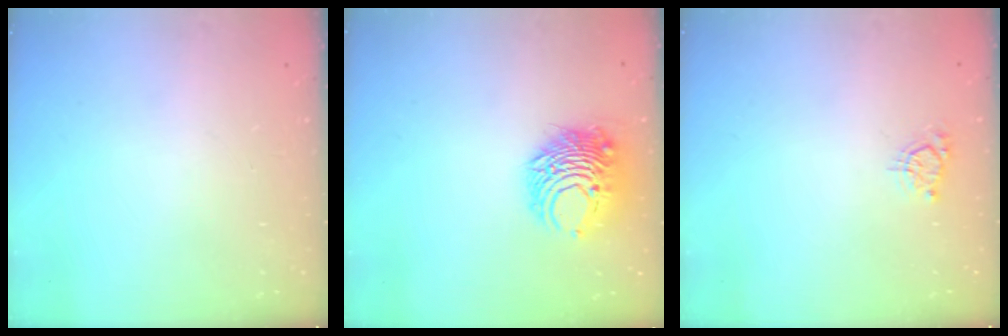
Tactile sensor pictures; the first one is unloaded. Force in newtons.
{"total": 10.4, "press": 10.3, "slide": 1.3}
{"total": 4.5, "press": 4.4, "slide": 0.6}